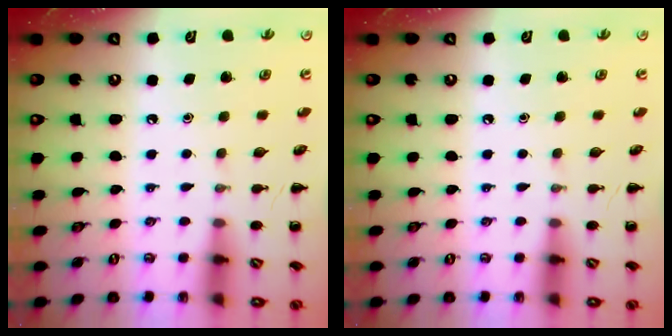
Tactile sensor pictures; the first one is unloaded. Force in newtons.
{"total": 0.0}